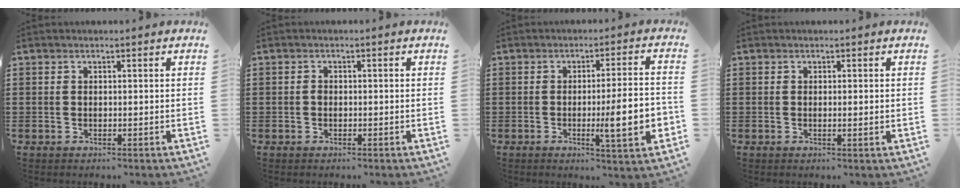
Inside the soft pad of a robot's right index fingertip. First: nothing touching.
{"total": 0.8, "force": [-0.3, 0.6, 0.6], "torque": [-0.014, 0.001, -0.005]}
{"total": 10.2, "force": [-1.9, 1.4, 9.9], "torque": [-0.144, -0.009, -0.032]}
{"total": 0.8, "force": [0.1, 0.0, 0.8], "torque": [-0.015, -0.002, 0.001]}